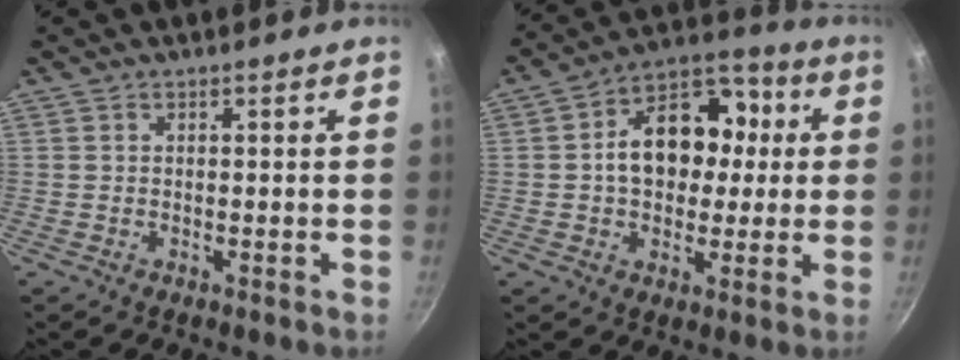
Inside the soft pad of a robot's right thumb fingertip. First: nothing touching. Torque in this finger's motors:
{"motor_torque": [1.86, 1.95, 1.46, -0.02, 0.11]}